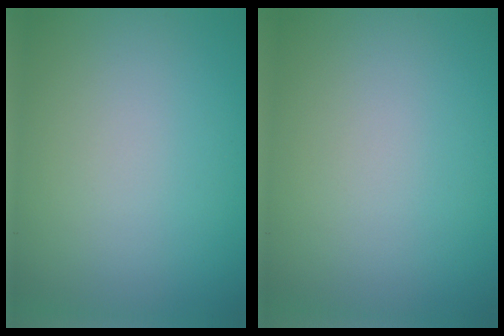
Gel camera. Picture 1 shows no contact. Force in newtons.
{"total": 0.0}